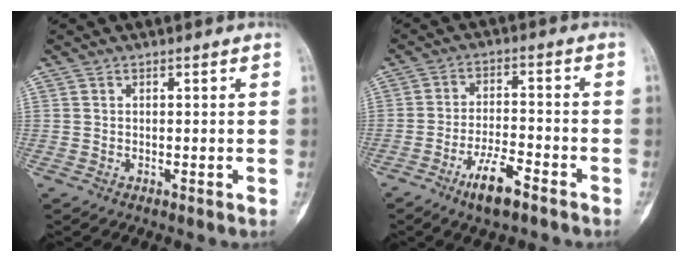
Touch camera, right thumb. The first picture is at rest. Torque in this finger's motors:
{"motor_torque": [1.11, 0.67, 0.70, -0.57, 0.20]}